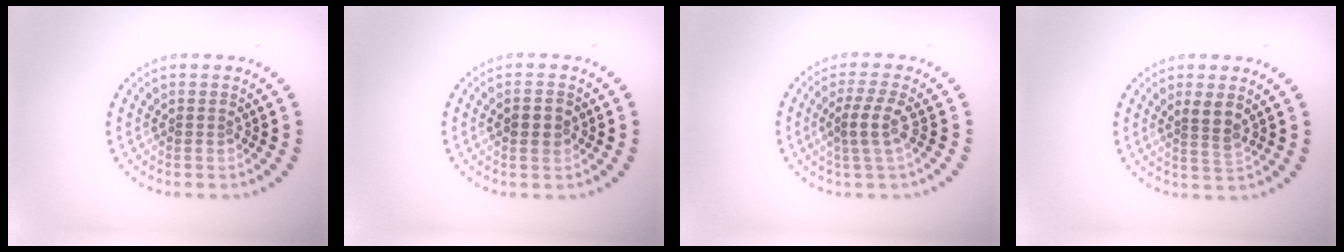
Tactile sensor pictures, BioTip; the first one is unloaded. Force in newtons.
{"total": 1.7, "press": 1.7, "slide": 0.2}
{"total": 2.3, "press": 1.8, "slide": 1.3}
{"total": 2.0, "press": 1.6, "slide": 1.1}